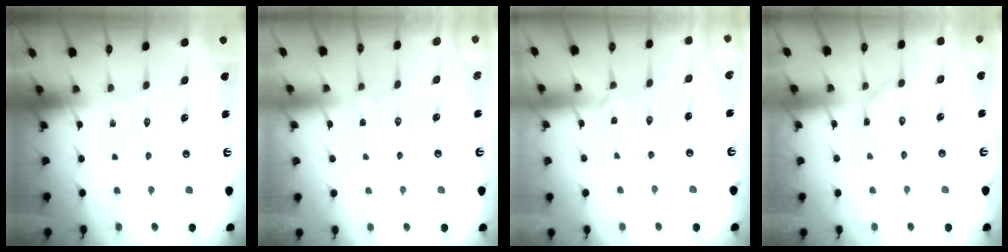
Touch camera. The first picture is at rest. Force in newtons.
{"total": 3.0, "press": 3.0, "slide": 0.5}
{"total": 0.9, "press": 0.9, "slide": 0.1}
{"total": 2.6, "press": 2.6, "slide": 0.2}